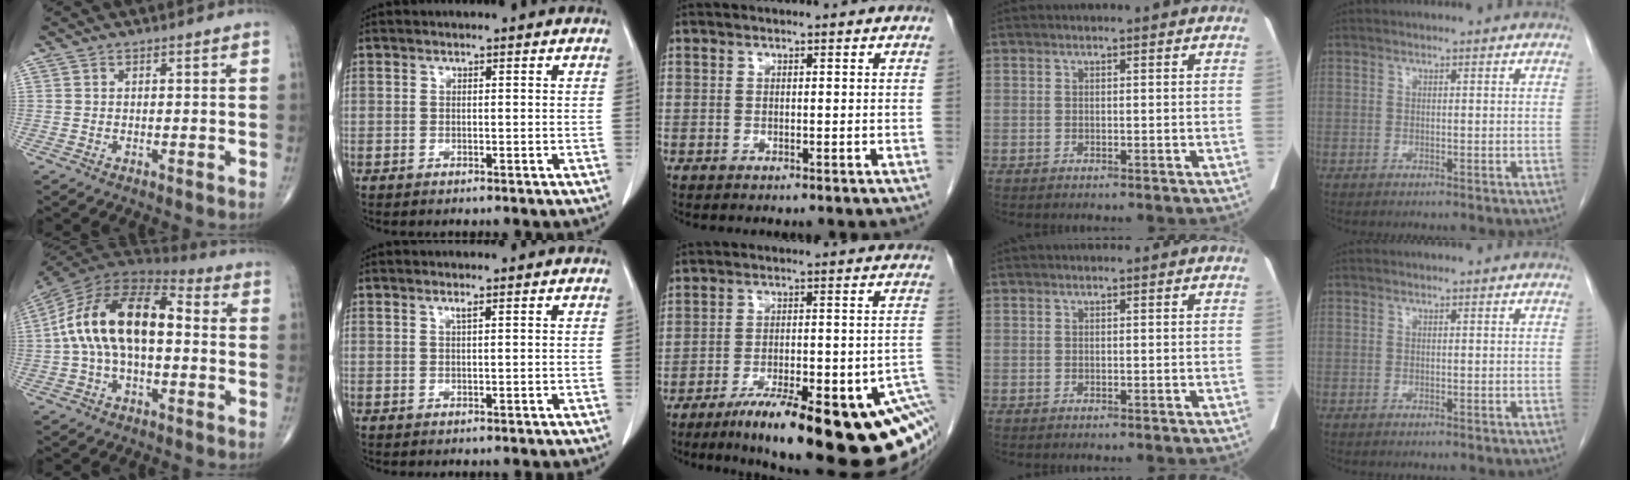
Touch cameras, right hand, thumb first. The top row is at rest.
{"thumb": {"total": 18.9, "force": [0.4, 10.0, 16.0], "torque": [-0.289, 0.046, -0.003]}, "index": {"total": 0.7, "force": [0.4, -0.2, 0.6], "torque": [-0.015, 0.001, 0.010]}, "middle": {"total": 21.7, "force": [-11.9, 3.8, 17.8], "torque": [-0.170, 0.015, -0.170]}}